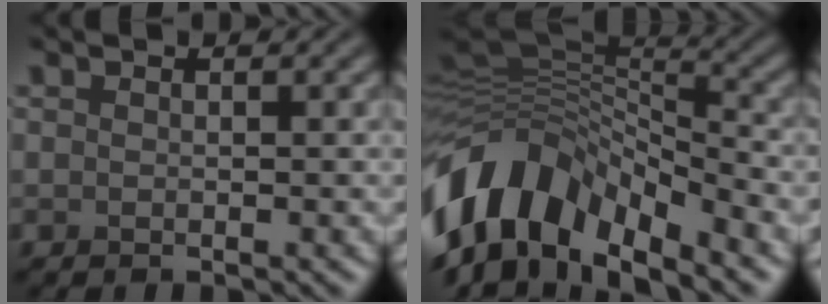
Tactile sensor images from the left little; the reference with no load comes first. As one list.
[{"total": 12.4, "force": [-5.6, 6.7, 8.7], "torque": [-0.170, 0.009, -0.113]}]